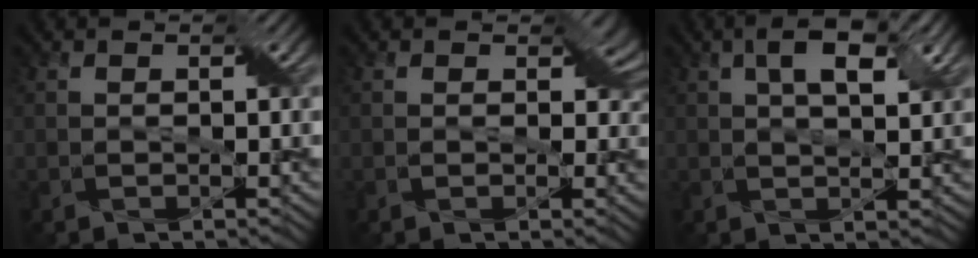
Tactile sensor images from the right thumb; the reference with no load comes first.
{"total": 2.1, "force": [0.9, 1.6, 1.1], "torque": [-0.016, -0.006, 0.011]}
{"total": 6.0, "force": [2.4, 2.4, 5.0], "torque": [-0.087, 0.006, 0.039]}